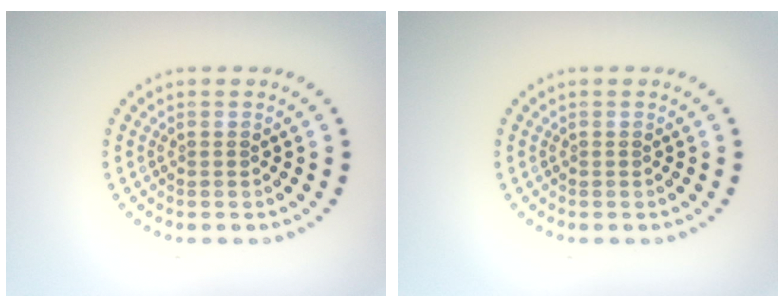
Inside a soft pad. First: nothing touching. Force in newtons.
{"total": 0.0}